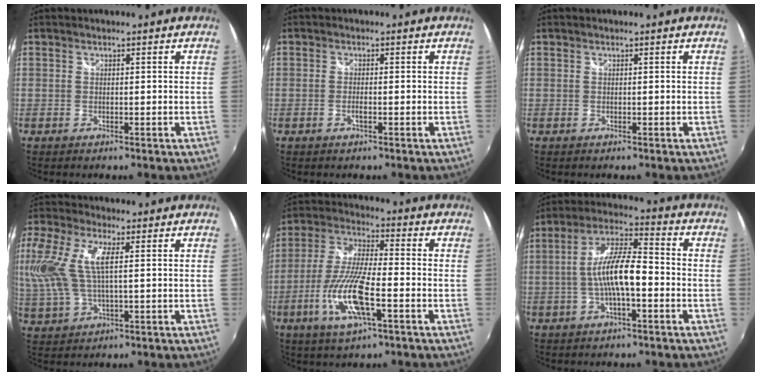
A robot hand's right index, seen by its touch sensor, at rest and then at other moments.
{"total": 1.5, "force": [-0.6, 0.3, 1.3], "torque": [-0.028, -0.001, -0.011]}
{"total": 0.0}
{"total": 14.6, "force": [2.8, 5.9, 13.1], "torque": [-0.278, 0.010, 0.055]}
{"total": 14.3, "force": [-5.2, 3.6, 12.9], "torque": [-0.275, -0.013, -0.101]}
{"total": 10.7, "force": [-2.5, 2.7, 10.1], "torque": [-0.202, 0.012, -0.047]}